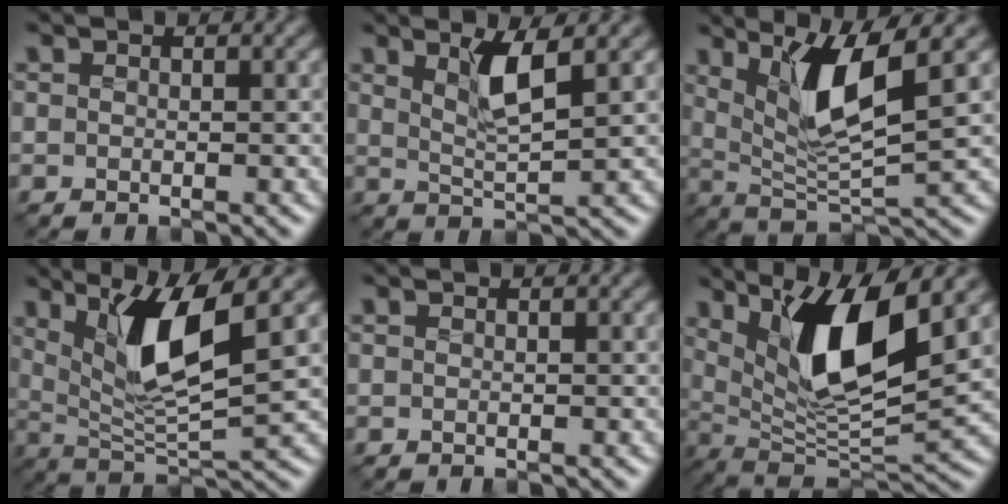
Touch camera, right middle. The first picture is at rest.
{"total": 3.4, "force": [1.5, 0.6, 3.0], "torque": [-0.060, -0.007, 0.031]}
{"total": 6.5, "force": [2.5, 1.4, 5.9], "torque": [-0.111, -0.014, 0.047]}
{"total": 7.5, "force": [2.8, 1.7, 6.7], "torque": [-0.123, -0.015, 0.051]}
{"total": 0.0}
{"total": 9.1, "force": [3.3, 2.7, 8.1], "torque": [-0.135, -0.022, 0.061]}